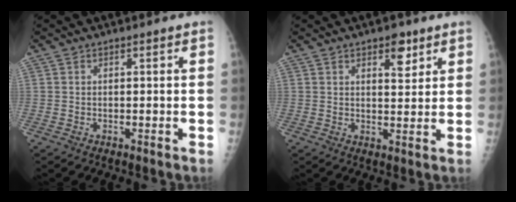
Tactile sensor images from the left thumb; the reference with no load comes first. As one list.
[{"total": 4.9, "force": [2.8, 2.3, 3.2], "torque": [-0.028, -0.016, 0.039]}]